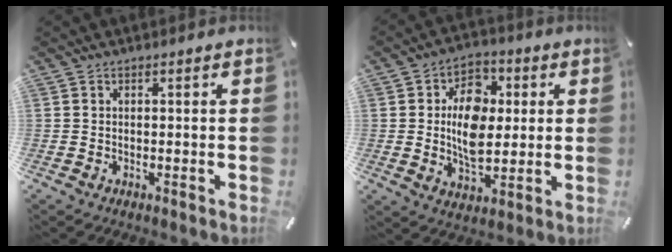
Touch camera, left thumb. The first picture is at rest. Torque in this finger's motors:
{"motor_torque": [0.56, 0.56, 1.08, -0.28, 0.36]}